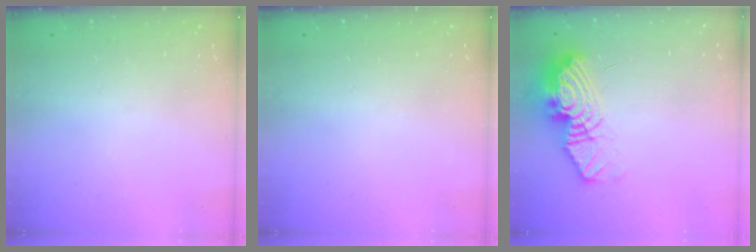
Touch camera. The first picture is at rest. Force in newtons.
{"total": 0.0}
{"total": 15.9, "press": 15.9, "slide": 1.2}